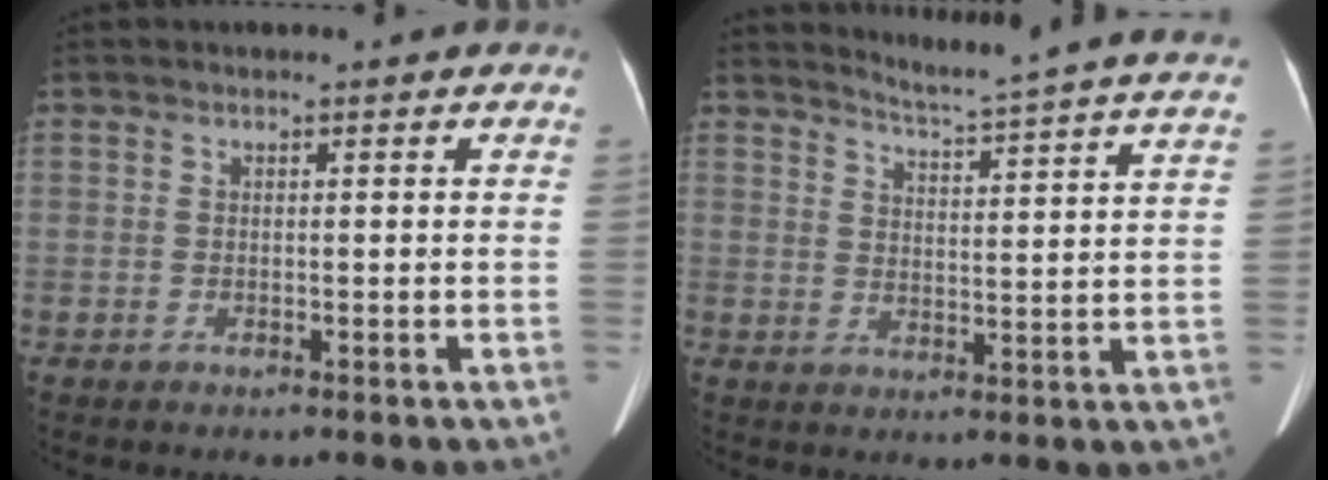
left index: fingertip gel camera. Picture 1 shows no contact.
{"total": 19.1, "force": [18.1, -1.3, 5.8], "torque": [-0.097, -0.081, 0.214]}